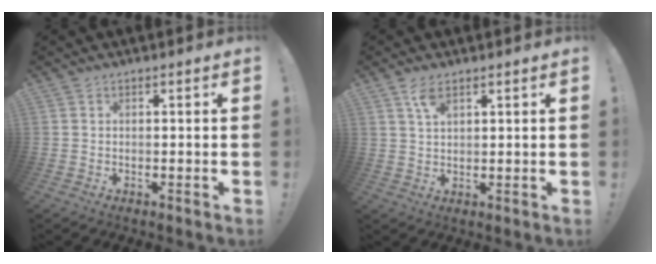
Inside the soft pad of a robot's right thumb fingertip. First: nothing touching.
{"total": 4.4, "force": [2.6, 1.8, 3.0], "torque": [-0.051, -0.011, 0.045]}